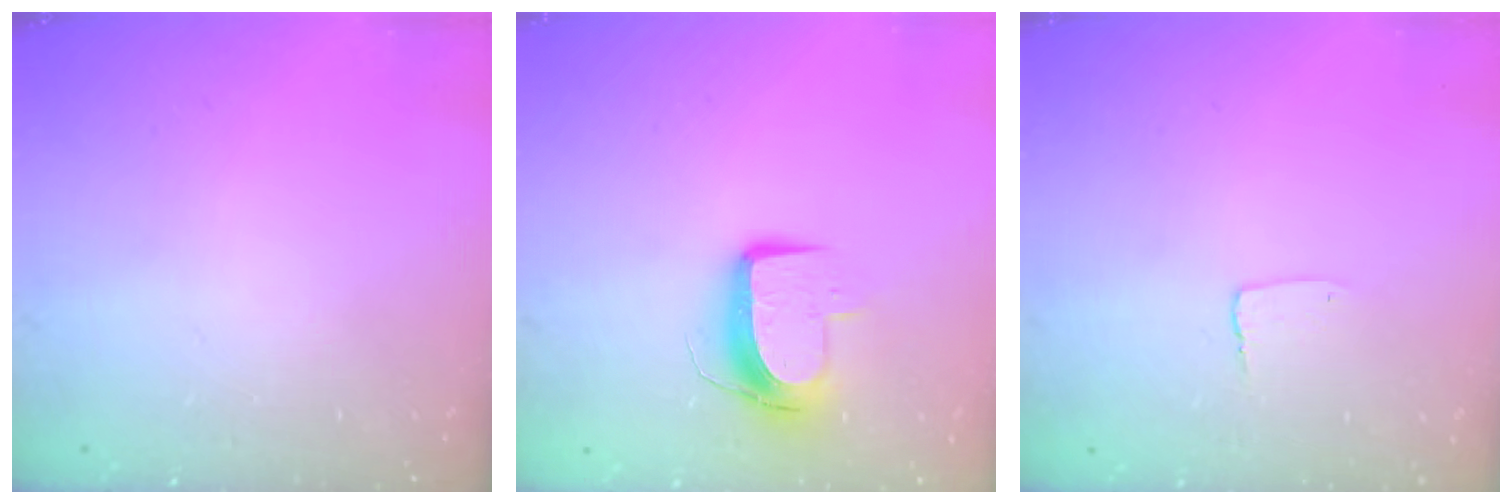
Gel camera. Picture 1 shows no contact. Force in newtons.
{"total": 10.0, "press": 9.9, "slide": 0.8}
{"total": 2.7, "press": 2.7, "slide": 0.2}